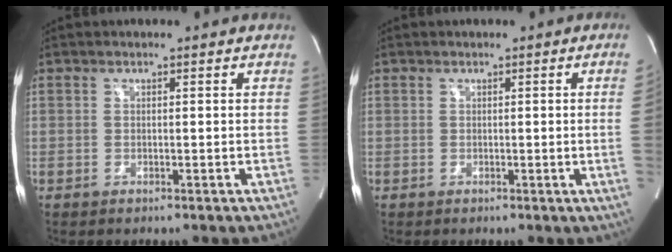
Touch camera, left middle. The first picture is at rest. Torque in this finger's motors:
{"motor_torque": [0.24, -0.47, -0.31, -0.07]}